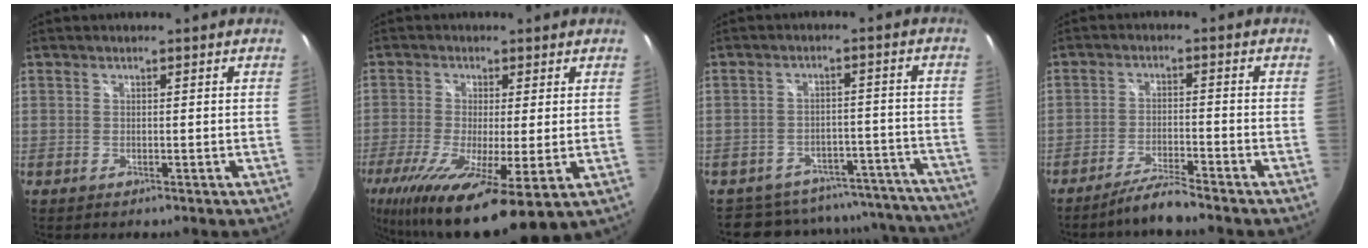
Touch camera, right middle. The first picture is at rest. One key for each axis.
{"total": 16.6, "fx": -6.8, "fy": 3.5, "fz": 14.8, "tx": -0.288, "ty": -0.068, "tz": -0.112}
{"total": 19.3, "fx": -17.7, "fy": 7.0, "fz": 3.1, "tx": -0.051, "ty": 0.056, "tz": -0.210}
{"total": 5.1, "fx": -4.7, "fy": -0.5, "fz": 2.0, "tx": -0.058, "ty": -0.003, "tz": -0.088}